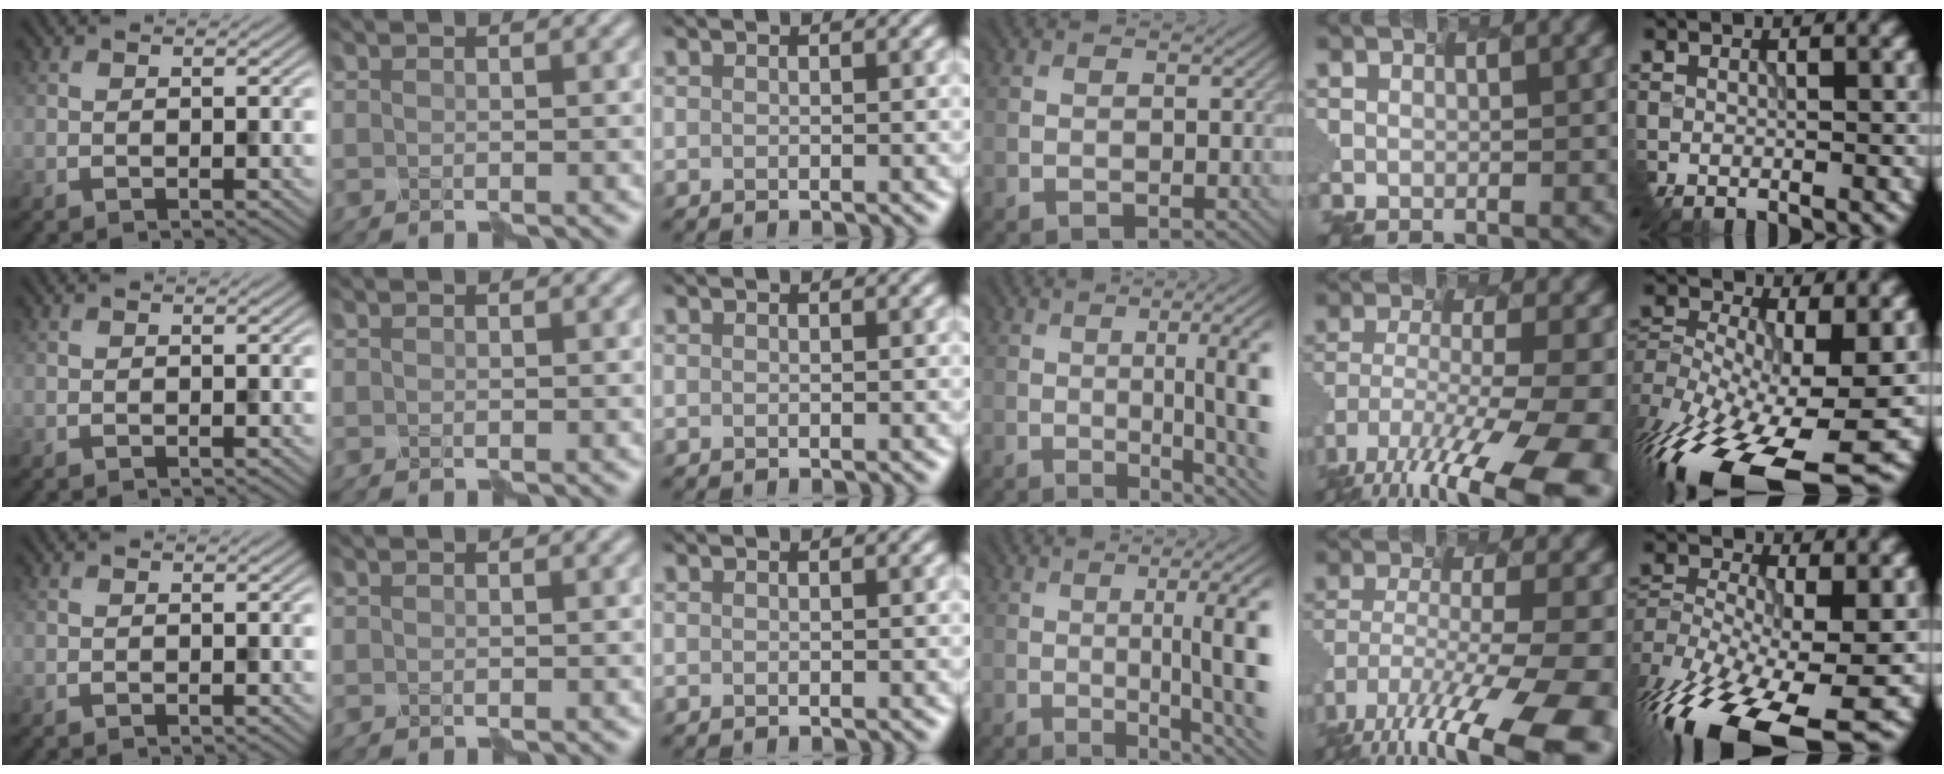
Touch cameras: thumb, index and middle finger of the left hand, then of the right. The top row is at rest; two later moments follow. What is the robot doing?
{"motion": "shake", "object": "plastic piggy bank"}